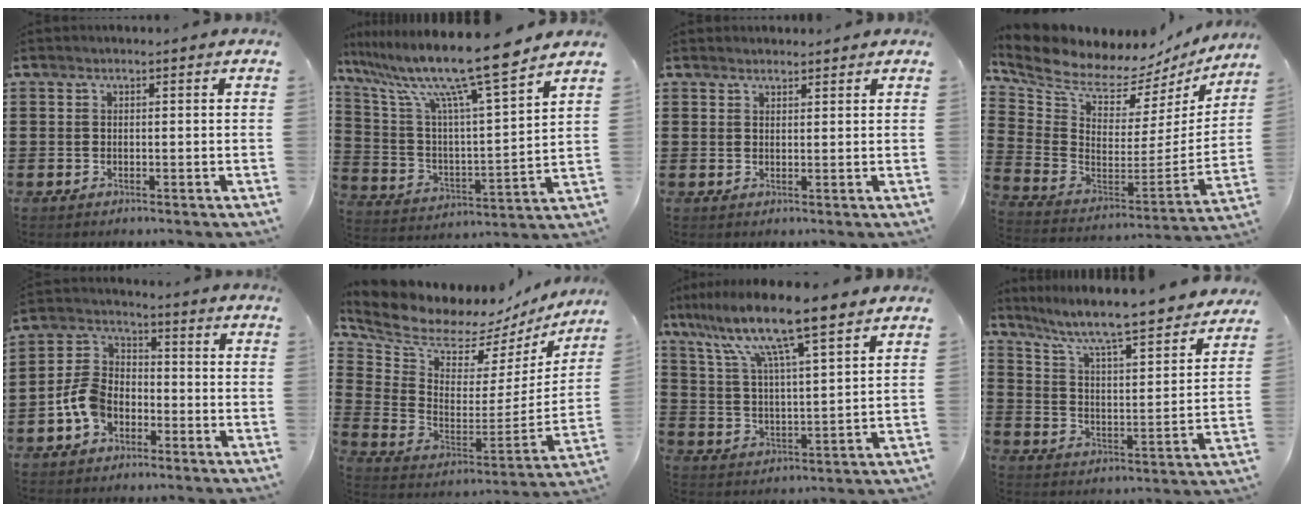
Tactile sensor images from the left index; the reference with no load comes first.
{"total": 13.5, "force": [10.7, 0.3, 8.3], "torque": [-0.190, -0.069, 0.174]}
{"total": 1.4, "force": [1.4, 0.4, -0.1], "torque": [-0.002, 0.003, 0.027]}
{"total": 7.6, "force": [6.8, 2.6, 2.4], "torque": [-0.090, -0.062, 0.115]}
{"total": 7.5, "force": [-3.6, 5.1, 4.1], "torque": [-0.114, 0.012, -0.078]}
{"total": 7.5, "force": [7.0, 2.3, 1.5], "torque": [-0.077, -0.064, 0.117]}
{"total": 10.7, "force": [8.3, 0.5, 6.6], "torque": [-0.157, -0.040, 0.137]}
{"total": 6.9, "force": [5.9, 0.1, 3.7], "torque": [-0.097, -0.050, 0.090]}